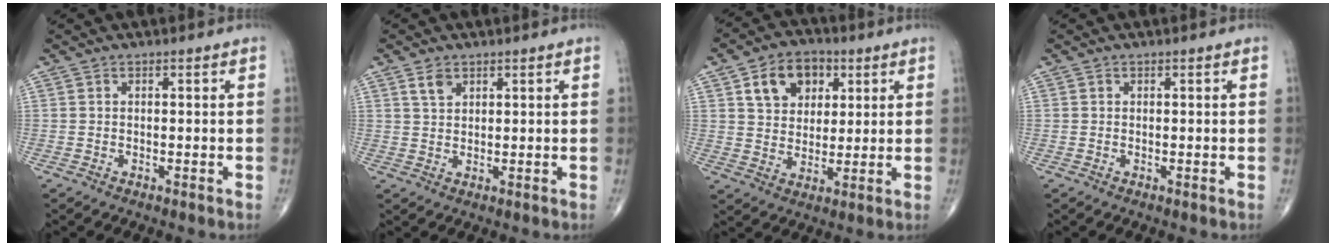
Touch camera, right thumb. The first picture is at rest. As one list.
[{"total": 2.8, "force": [1.7, 1.6, 1.5], "torque": [-0.023, -0.007, 0.036]}, {"total": 10.7, "force": [4.3, 7.8, 6.0], "torque": [-0.063, -0.009, 0.072]}, {"total": 0.0}]